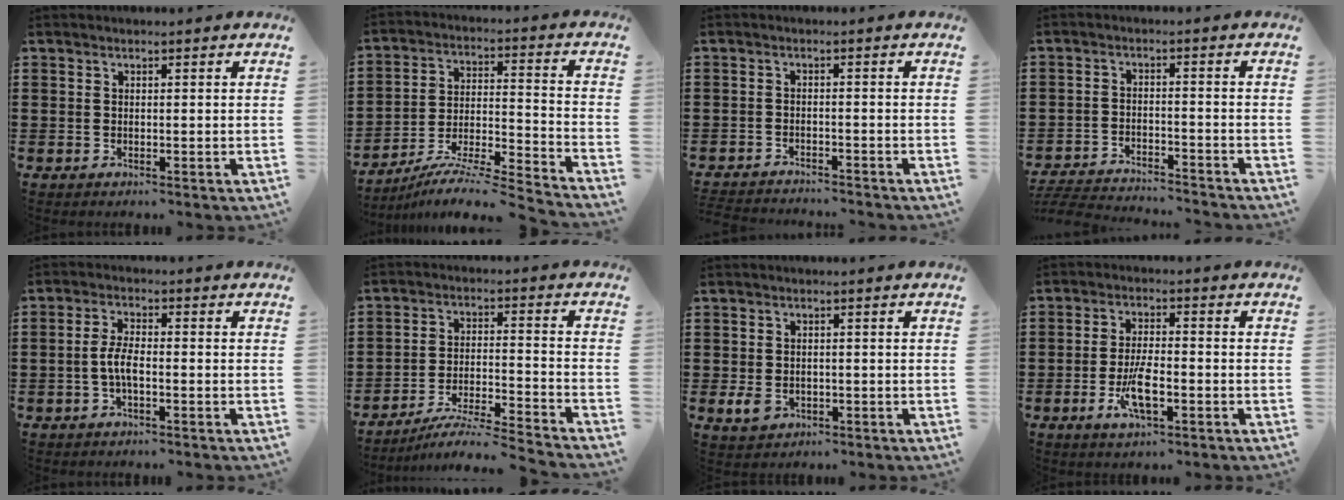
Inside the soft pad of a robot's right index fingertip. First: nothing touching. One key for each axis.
{"total": 7.9, "fx": -7.3, "fy": -0.2, "fz": 3.1, "tx": -0.050, "ty": -0.007, "tz": -0.146}
{"total": 2.2, "fx": -2.2, "fy": -0.1, "fz": -0.1, "tx": -0.004, "ty": -0.002, "tz": -0.046}
{"total": 4.2, "fx": -4.2, "fy": 0.0, "fz": 0.6, "tx": -0.027, "ty": -0.008, "tz": -0.090}
{"total": 3.9, "fx": -1.0, "fy": 1.2, "fz": 3.6, "tx": -0.085, "ty": -0.004, "tz": -0.025}
{"total": 5.5, "fx": -5.1, "fy": -0.5, "fz": 2.0, "tx": -0.041, "ty": -0.017, "tz": -0.102}
{"total": 2.5, "fx": -0.7, "fy": 1.7, "fz": 1.6, "tx": -0.047, "ty": -0.005, "tz": -0.017}
{"total": 6.5, "fx": -2.4, "fy": 2.0, "fz": 5.7, "tx": -0.126, "ty": -0.011, "tz": -0.048}